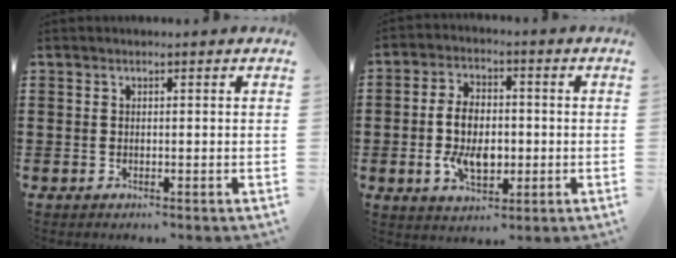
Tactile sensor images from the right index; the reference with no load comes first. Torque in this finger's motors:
{"motor_torque": [2.14, 0.00, 0.76, 0.19]}